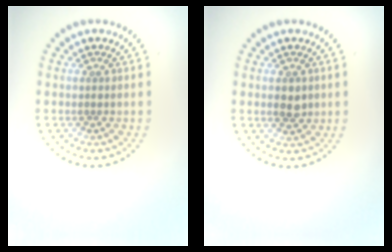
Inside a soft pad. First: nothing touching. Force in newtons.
{"total": 1.9, "press": 1.9, "slide": 0.1}